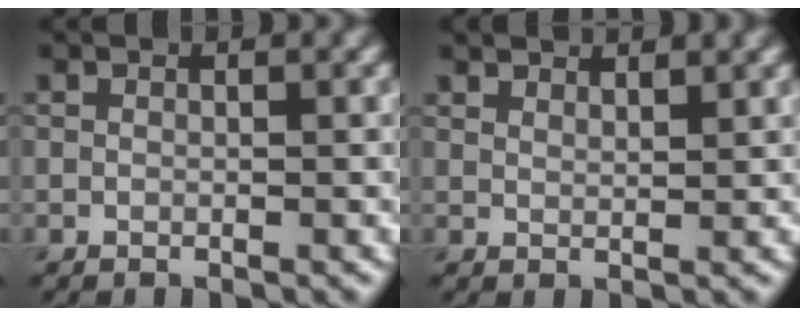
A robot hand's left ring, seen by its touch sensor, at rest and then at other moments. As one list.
[{"total": 3.0, "force": [2.8, 0.7, 0.9], "torque": [-0.009, -0.001, 0.042]}]